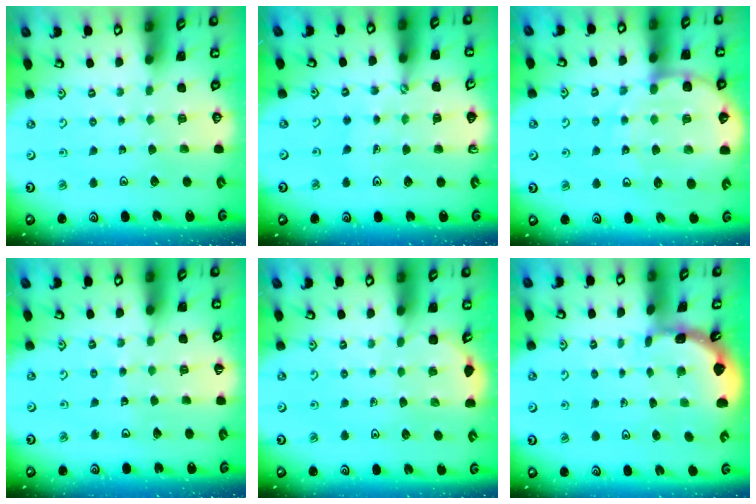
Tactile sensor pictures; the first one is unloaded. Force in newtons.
{"total": 2.8, "press": 2.5, "slide": 1.3}
{"total": 11.9, "press": 11.5, "slide": 3.2}
{"total": 4.7, "press": 4.7, "slide": 0.7}
{"total": 2.6, "press": 2.4, "slide": 1.0}
{"total": 1.8, "press": 1.8, "slide": 0.1}